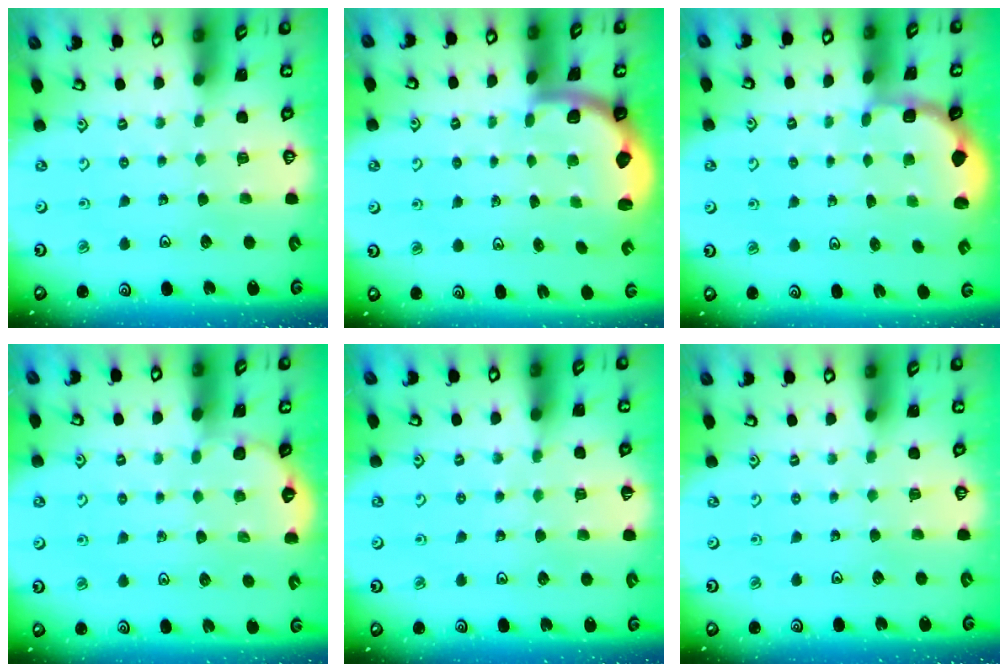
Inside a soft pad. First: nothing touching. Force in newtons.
{"total": 2.0, "press": 2.0, "slide": 0.5}
{"total": 1.8, "press": 1.6, "slide": 0.7}
{"total": 2.0, "press": 2.0, "slide": 0.1}
{"total": 2.9, "press": 2.8, "slide": 0.5}
{"total": 0.0}